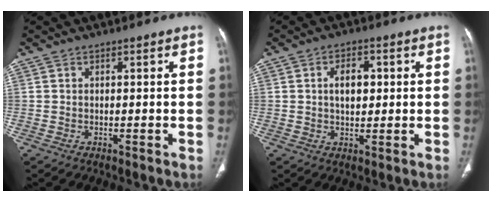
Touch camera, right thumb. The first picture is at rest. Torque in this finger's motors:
{"motor_torque": [0.31, 0.45, 0.31, -0.06, 0.07]}